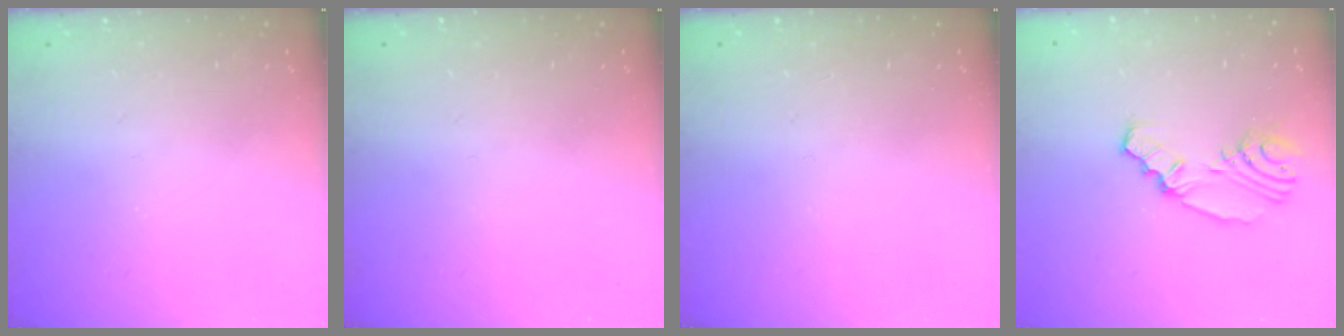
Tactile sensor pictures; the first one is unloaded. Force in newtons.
{"total": 0.0}
{"total": 0.0}
{"total": 8.2, "press": 7.3, "slide": 3.6}